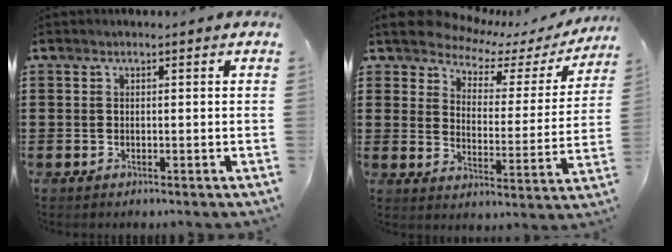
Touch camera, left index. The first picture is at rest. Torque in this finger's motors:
{"motor_torque": [2.14, 0.00, 0.40, 0.00]}